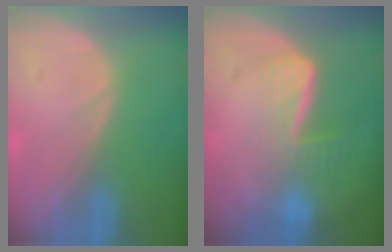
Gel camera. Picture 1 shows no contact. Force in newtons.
{"total": 6.7, "press": 5.7, "slide": 3.6}